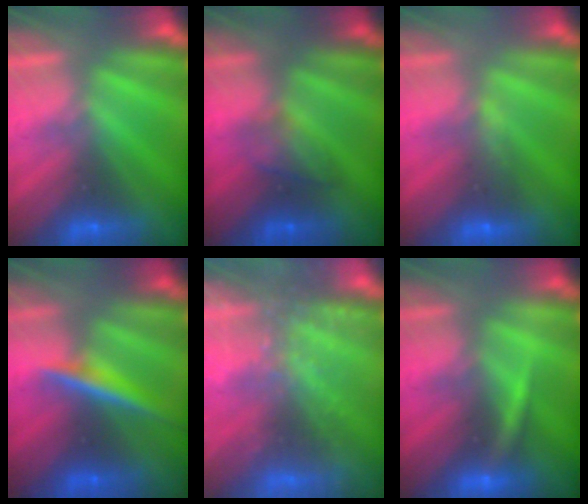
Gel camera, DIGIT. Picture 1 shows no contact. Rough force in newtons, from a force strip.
{"total": 2.2}
{"total": 4.6}
{"total": 3.7}
{"total": 7.7}
{"total": 3.0}